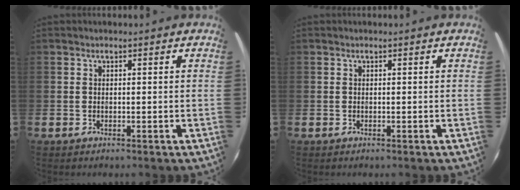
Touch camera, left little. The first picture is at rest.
{"total": 0.0}